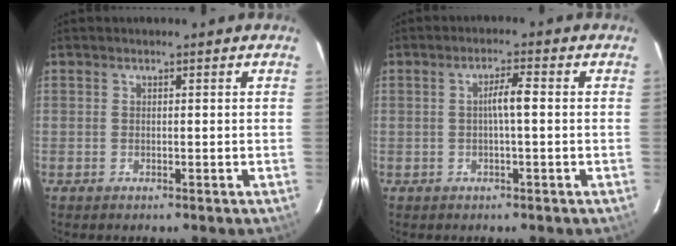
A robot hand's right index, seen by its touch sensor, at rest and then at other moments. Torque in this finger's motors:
{"motor_torque": [0.54, -0.08, 0.14, 0.07]}